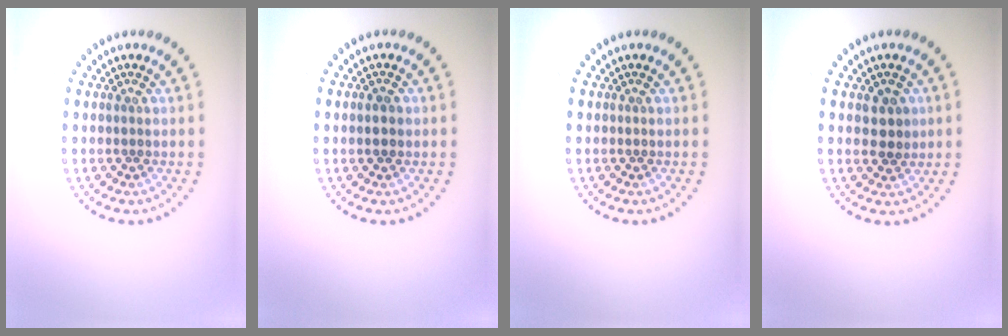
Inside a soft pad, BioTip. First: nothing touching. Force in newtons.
{"total": 1.8, "press": 1.8, "slide": 0.1}
{"total": 0.0}
{"total": 2.1, "press": 2.1, "slide": 0.5}